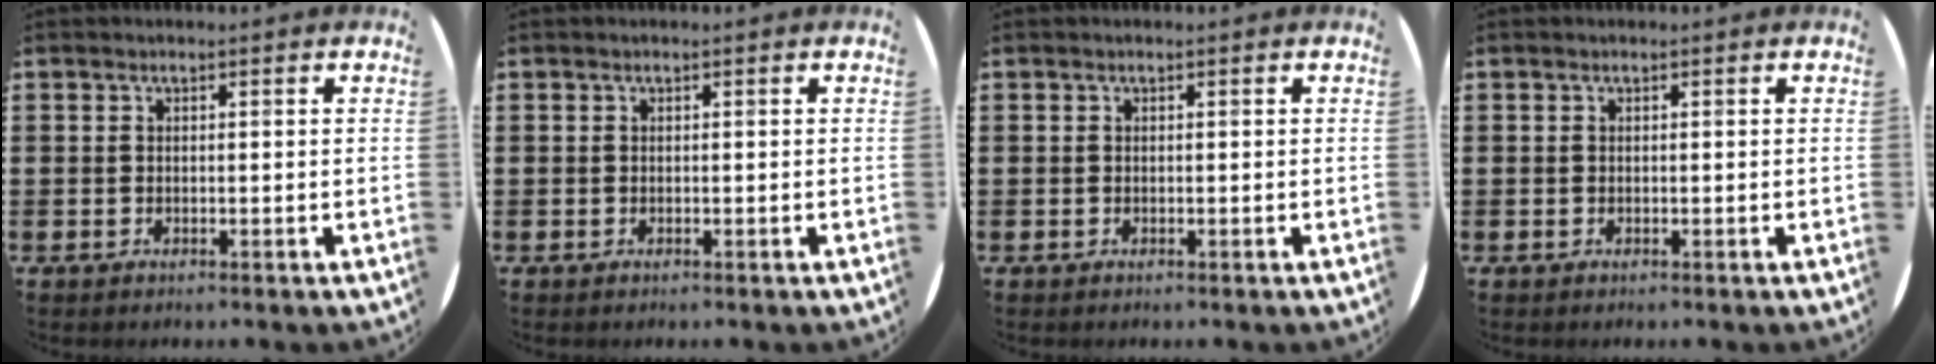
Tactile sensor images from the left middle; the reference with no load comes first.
{"total": 0.0}
{"total": 0.0}
{"total": 0.0}